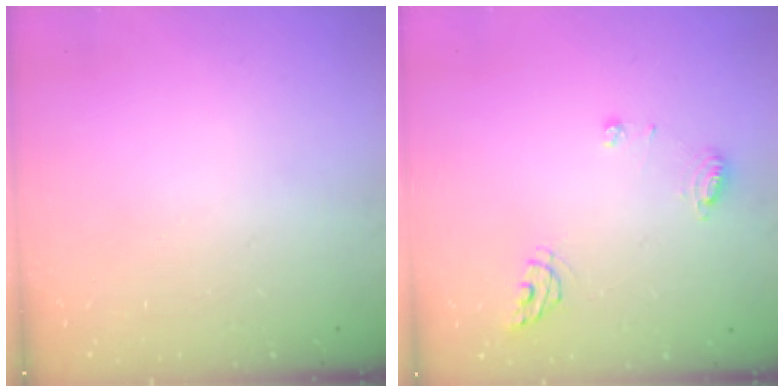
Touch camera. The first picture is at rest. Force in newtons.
{"total": 7.2, "press": 7.2, "slide": 0.8}